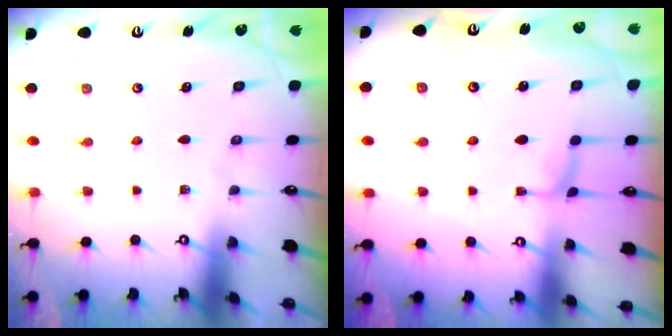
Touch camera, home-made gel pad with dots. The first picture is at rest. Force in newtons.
{"total": 2.0, "press": 1.9, "slide": 0.5}